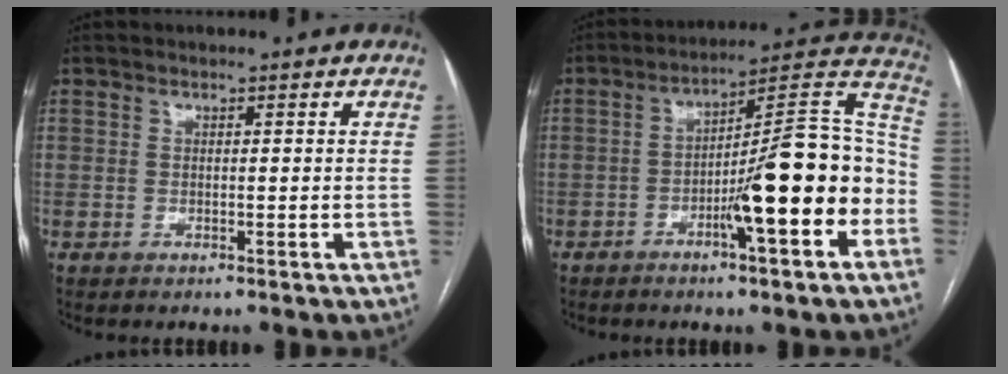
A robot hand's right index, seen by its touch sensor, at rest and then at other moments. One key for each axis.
{"total": 17.2, "fx": -5.1, "fy": 1.9, "fz": 16.4, "tx": -0.235, "ty": 0.023, "tz": -0.078}